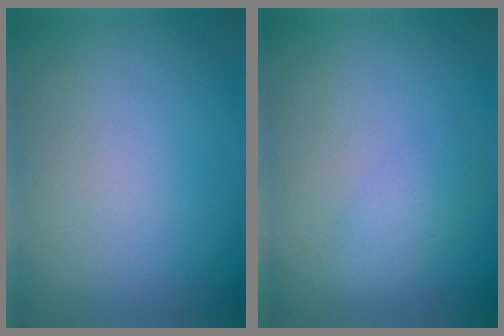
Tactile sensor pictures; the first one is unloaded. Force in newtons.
{"total": 1.9, "press": 1.9, "slide": 0.0}